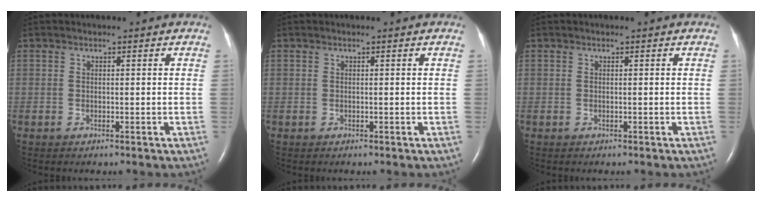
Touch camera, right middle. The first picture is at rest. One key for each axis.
{"total": 0.0}
{"total": 0.0}